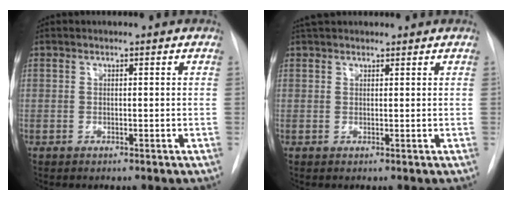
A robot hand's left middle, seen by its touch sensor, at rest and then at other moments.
{"total": 4.3, "force": [3.8, 1.4, 1.3], "torque": [-0.011, 0.037, 0.061]}